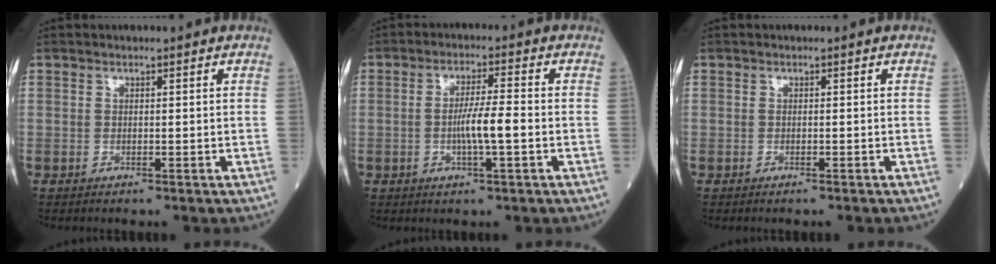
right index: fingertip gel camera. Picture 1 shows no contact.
{"total": 5.3, "force": [-1.1, 0.1, 5.2], "torque": [-0.098, -0.001, -0.022]}
{"total": 1.0, "force": [-0.9, 0.0, 0.4], "torque": [-0.006, -0.001, -0.012]}